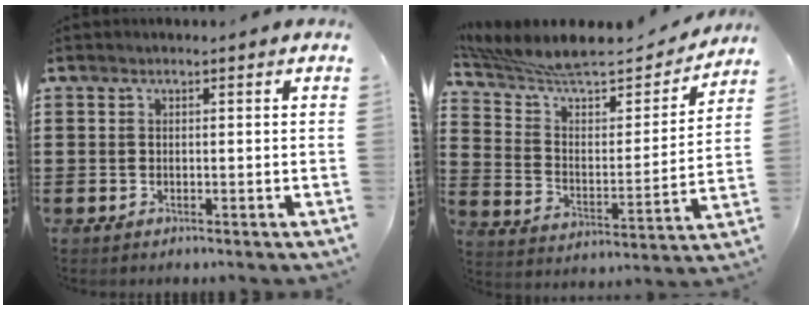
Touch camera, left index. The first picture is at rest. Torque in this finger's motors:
{"motor_torque": [2.14, 0.00, 0.27, 0.11]}